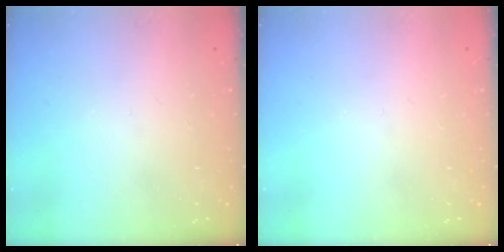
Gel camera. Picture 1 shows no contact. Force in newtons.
{"total": 0.0}